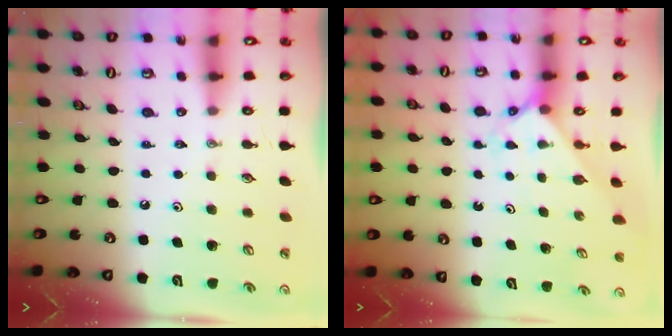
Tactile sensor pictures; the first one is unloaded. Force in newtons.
{"total": 2.4, "press": 2.4, "slide": 0.2}